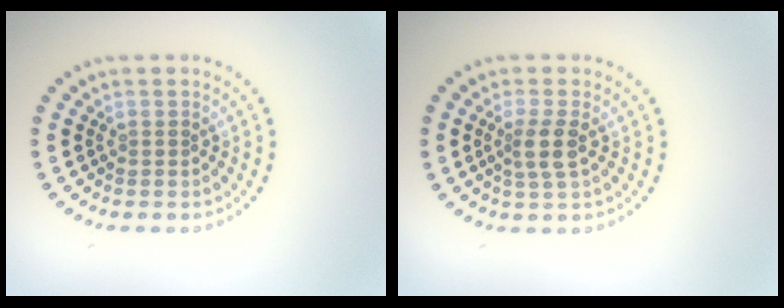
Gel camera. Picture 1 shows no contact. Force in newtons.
{"total": 2.3, "press": 2.0, "slide": 1.1}